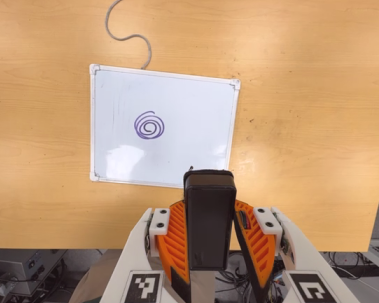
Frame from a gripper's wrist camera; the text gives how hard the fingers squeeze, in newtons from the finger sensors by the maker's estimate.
{"total": 4.4, "left": 3.3, "right": 5.5}